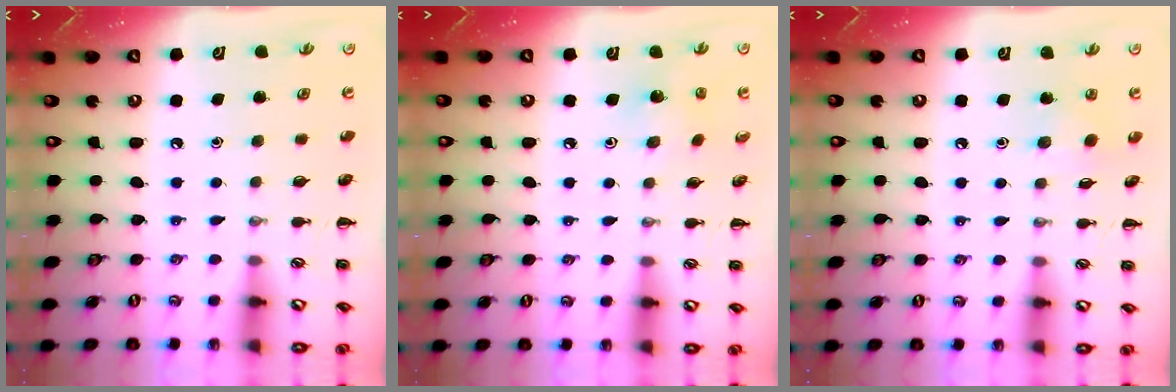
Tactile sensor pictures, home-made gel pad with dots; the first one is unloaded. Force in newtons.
{"total": 3.3, "press": 3.1, "slide": 1.0}
{"total": 3.0, "press": 2.9, "slide": 0.8}